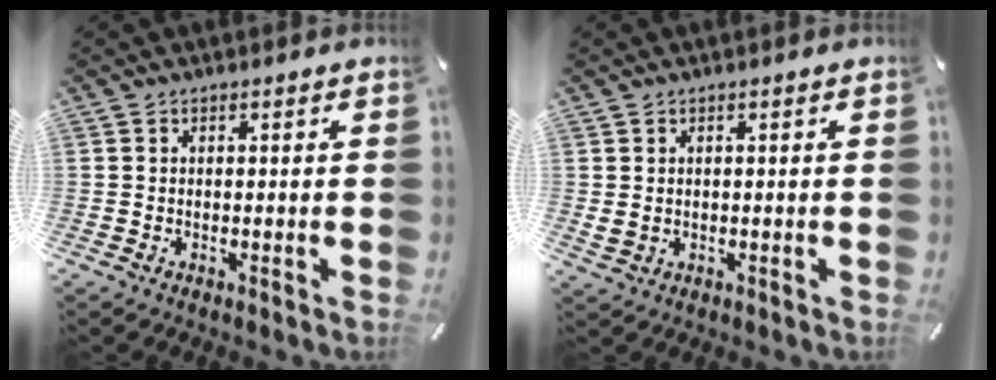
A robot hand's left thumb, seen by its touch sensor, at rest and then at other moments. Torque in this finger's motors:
{"motor_torque": [-0.07, -0.15, 0.13, -0.12, 0.06]}